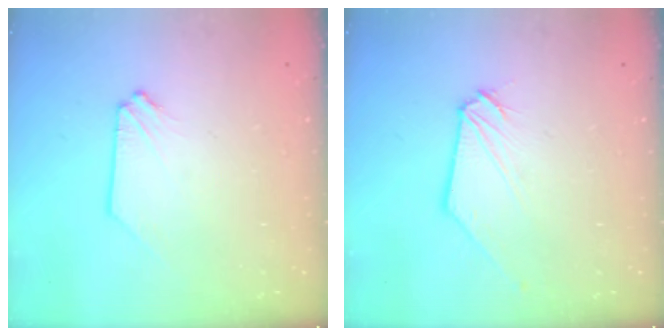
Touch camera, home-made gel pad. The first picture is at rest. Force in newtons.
{"total": 0.0}